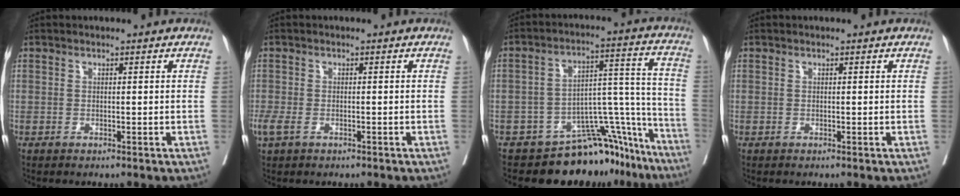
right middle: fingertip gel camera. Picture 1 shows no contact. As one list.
[{"total": 2.9, "force": [-1.4, 1.6, 1.9], "torque": [-0.056, -0.009, -0.022]}, {"total": 13.3, "force": [-12.0, 4.7, 3.3], "torque": [0.002, 0.076, -0.171]}, {"total": 0.0}]